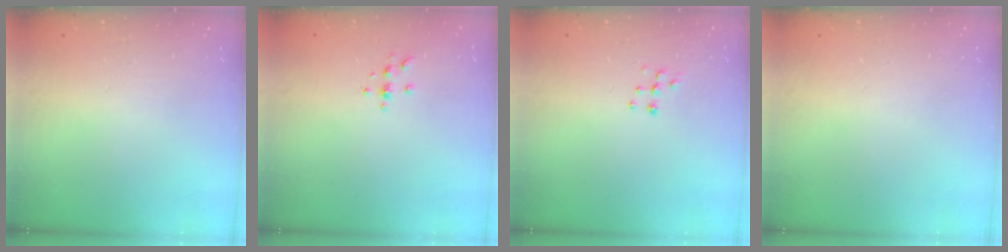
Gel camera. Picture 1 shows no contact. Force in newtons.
{"total": 2.9, "press": 2.9, "slide": 0.4}
{"total": 6.2, "press": 6.1, "slide": 0.7}
{"total": 0.0}